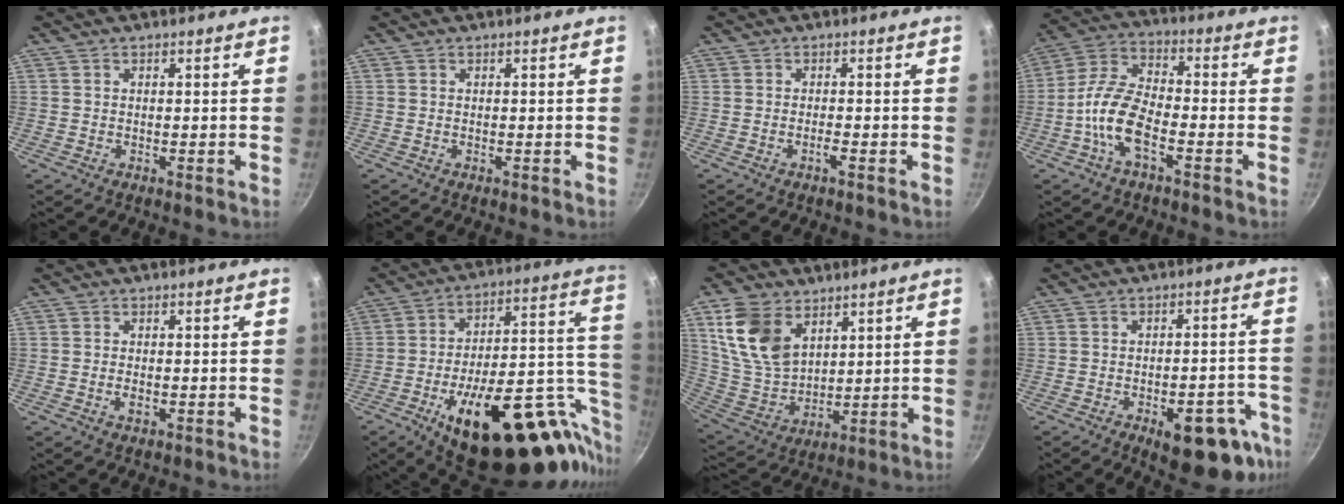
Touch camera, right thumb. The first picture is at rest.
{"total": 0.0}
{"total": 1.3, "force": [-0.7, 0.1, 1.0], "torque": [-0.025, 0.006, -0.016]}
{"total": 11.1, "force": [-4.2, 4.9, 9.1], "torque": [-0.178, 0.036, -0.097]}
{"total": 1.7, "force": [-0.5, 0.9, 1.4], "torque": [-0.028, -0.001, -0.009]}
{"total": 34.1, "force": [-13.4, 15.5, 27.2], "torque": [-0.320, 0.054, -0.182]}
{"total": 14.2, "force": [6.8, 9.2, 8.4], "torque": [-0.145, -0.030, 0.148]}
{"total": 14.5, "force": [-7.3, 6.4, 10.8], "torque": [-0.078, 0.035, -0.087]}